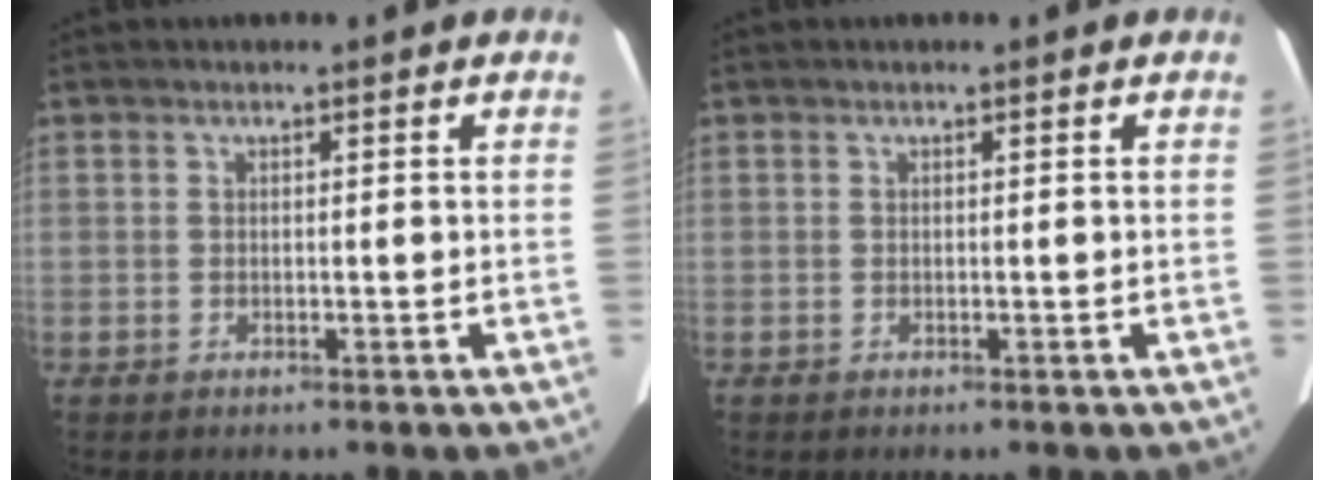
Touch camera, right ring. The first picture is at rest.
{"total": 0.0}